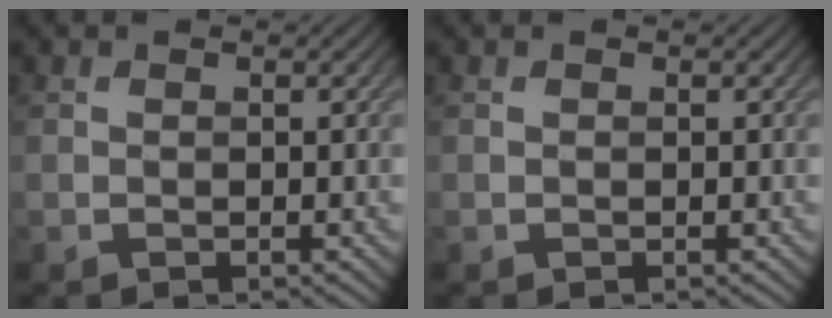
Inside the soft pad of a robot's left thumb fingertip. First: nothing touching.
{"total": 0.0}